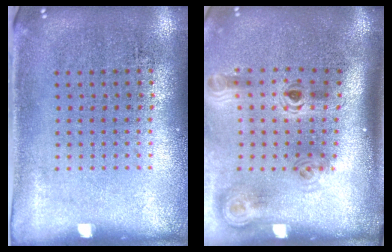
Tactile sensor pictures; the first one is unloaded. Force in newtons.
{"total": 1.9, "press": 1.3, "slide": 1.5}